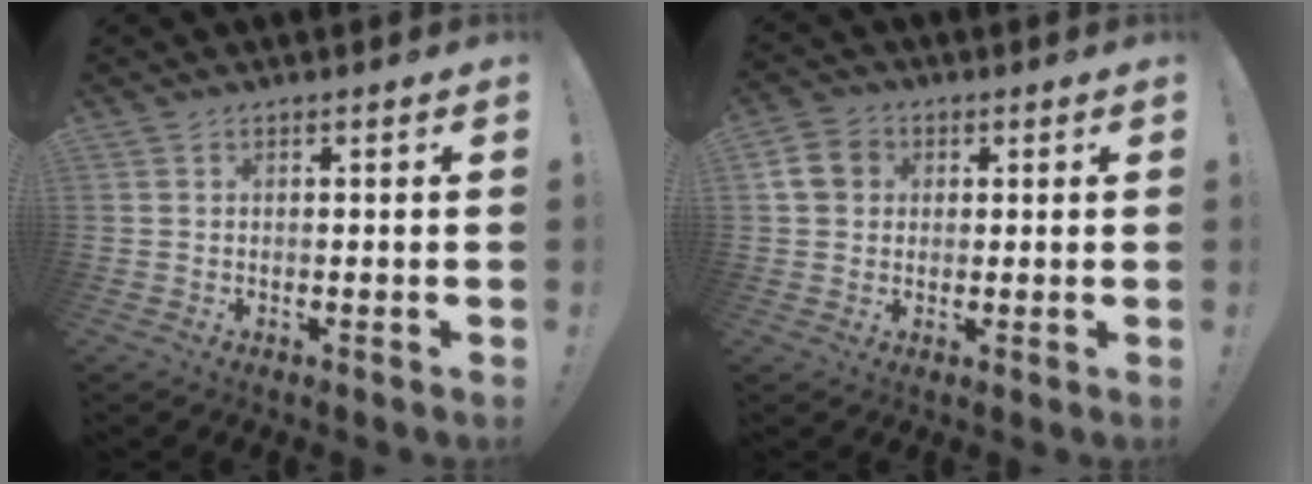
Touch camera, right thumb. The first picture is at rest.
{"total": 7.6, "force": [1.8, 6.4, 3.6], "torque": [-0.062, 0.007, 0.039]}